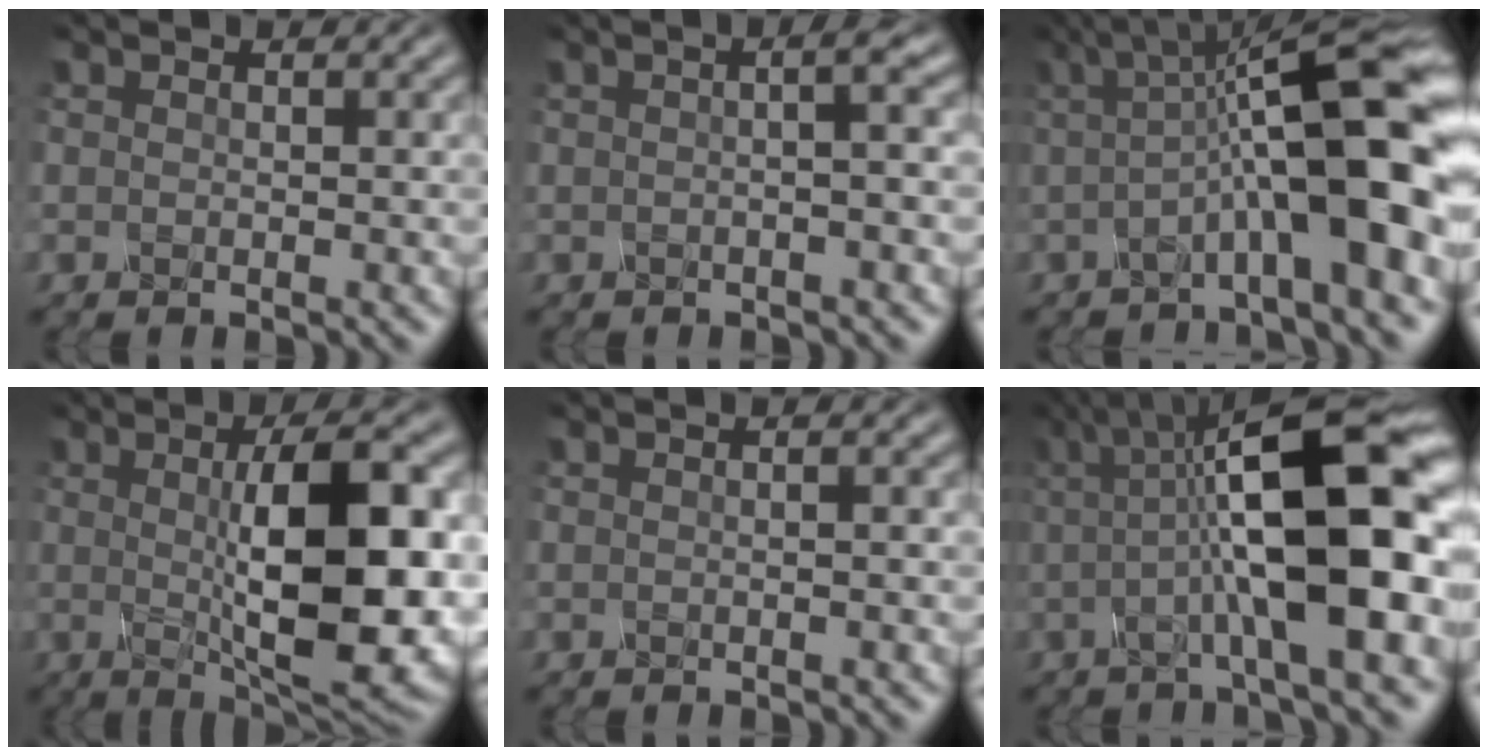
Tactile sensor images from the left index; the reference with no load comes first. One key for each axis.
{"total": 3.0, "fx": 0.2, "fy": 0.9, "fz": 2.8, "tx": -0.026, "ty": 0.008, "tz": -0.009}
{"total": 11.0, "fx": -0.1, "fy": 2.4, "fz": 10.7, "tx": -0.150, "ty": 0.023, "tz": -0.011}
{"total": 11.9, "fx": 0.2, "fy": 3.5, "fz": 11.4, "tx": -0.162, "ty": -0.004, "tz": 0.007}
{"total": 0.8, "fx": 0.0, "fy": 0.1, "fz": 0.8, "tx": -0.013, "ty": -0.001, "tz": -0.004}
{"total": 11.4, "fx": 0.5, "fy": 2.9, "fz": 11.0, "tx": -0.167, "ty": 0.015, "tz": 0.001}